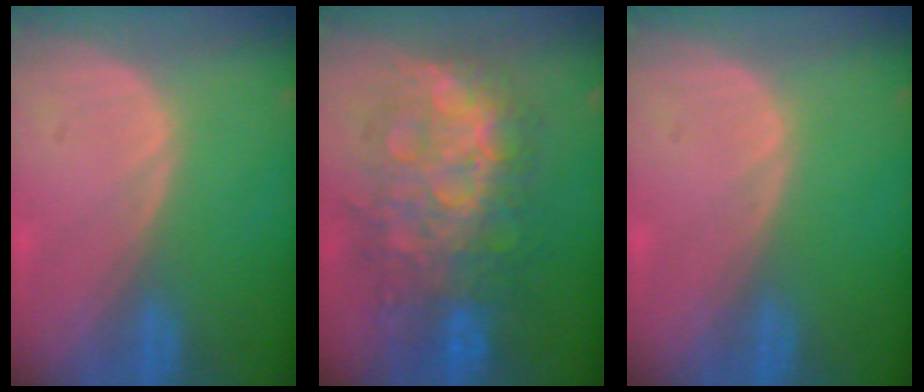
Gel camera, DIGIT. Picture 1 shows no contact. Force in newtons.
{"total": 12.4, "press": 12.3, "slide": 1.2}
{"total": 0.0}